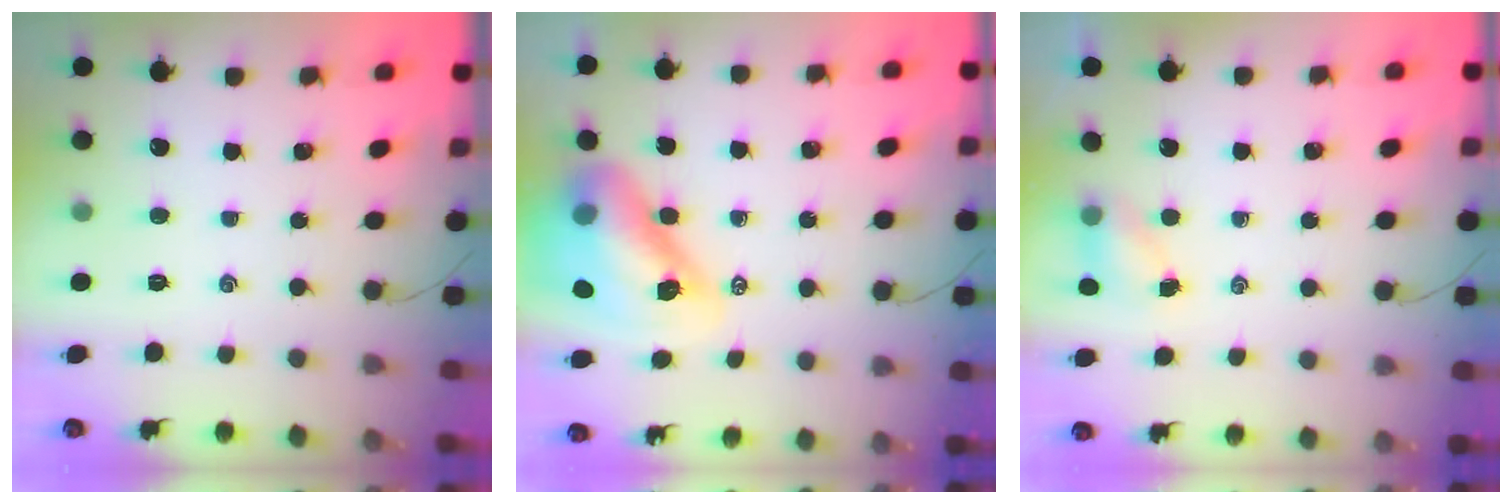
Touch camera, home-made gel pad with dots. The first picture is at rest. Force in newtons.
{"total": 18.0, "press": 17.2, "slide": 5.4}
{"total": 4.3, "press": 4.2, "slide": 0.8}